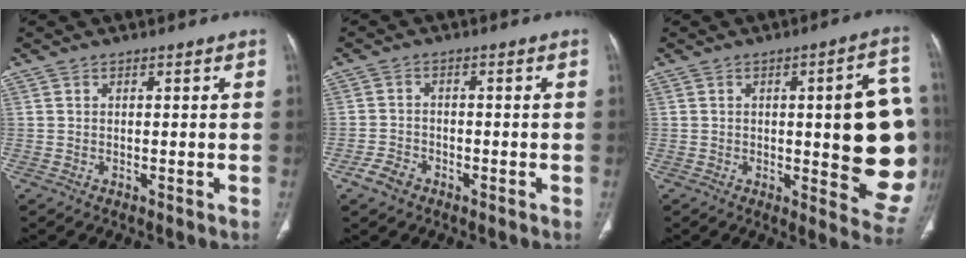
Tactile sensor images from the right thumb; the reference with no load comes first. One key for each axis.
{"total": 3.5, "fx": -2.2, "fy": 2.3, "fz": 1.5, "tx": -0.027, "ty": 0.014, "tz": -0.039}
{"total": 19.0, "fx": -0.4, "fy": 5.2, "fz": 18.3, "tx": -0.191, "ty": 0.000, "tz": 0.001}